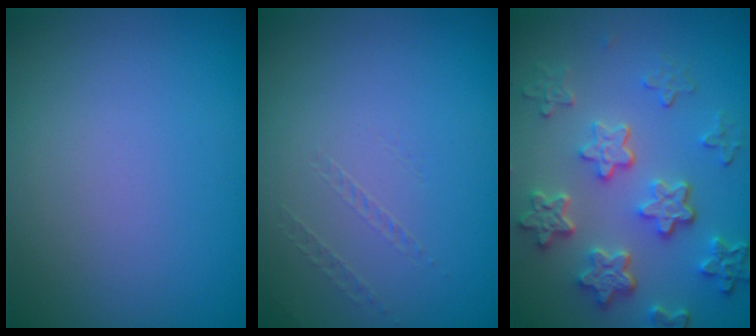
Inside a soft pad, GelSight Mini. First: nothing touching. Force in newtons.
{"total": 0.5, "press": 0.2, "slide": 0.5}
{"total": 6.0, "press": 4.4, "slide": 4.0}